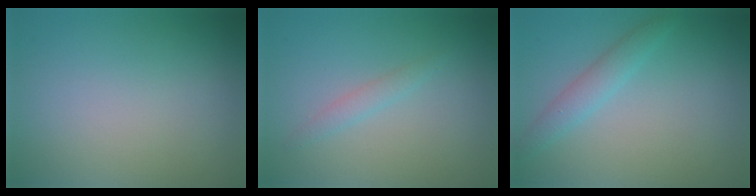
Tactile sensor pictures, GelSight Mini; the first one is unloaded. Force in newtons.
{"total": 1.1, "press": 1.1, "slide": 0.1}
{"total": 2.1, "press": 2.1, "slide": 0.1}